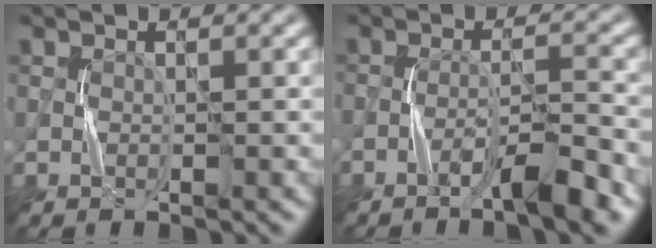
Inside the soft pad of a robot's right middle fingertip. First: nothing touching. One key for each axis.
{"total": 4.3, "fx": -3.0, "fy": 0.4, "fz": 3.1, "tx": -0.050, "ty": 0.008, "tz": -0.056}